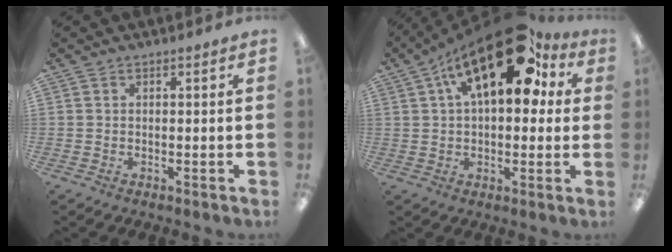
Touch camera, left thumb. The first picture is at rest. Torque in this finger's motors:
{"motor_torque": [0.33, 2.50, 1.42, -1.35, 0.23]}